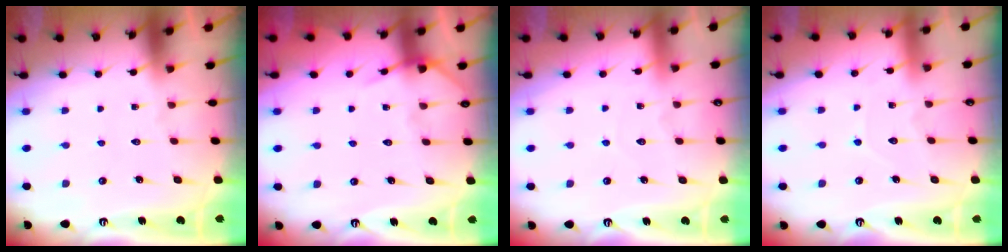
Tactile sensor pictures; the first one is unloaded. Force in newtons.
{"total": 5.8, "press": 5.8, "slide": 0.7}
{"total": 3.2, "press": 3.2, "slide": 0.5}
{"total": 4.0, "press": 4.0, "slide": 0.4}